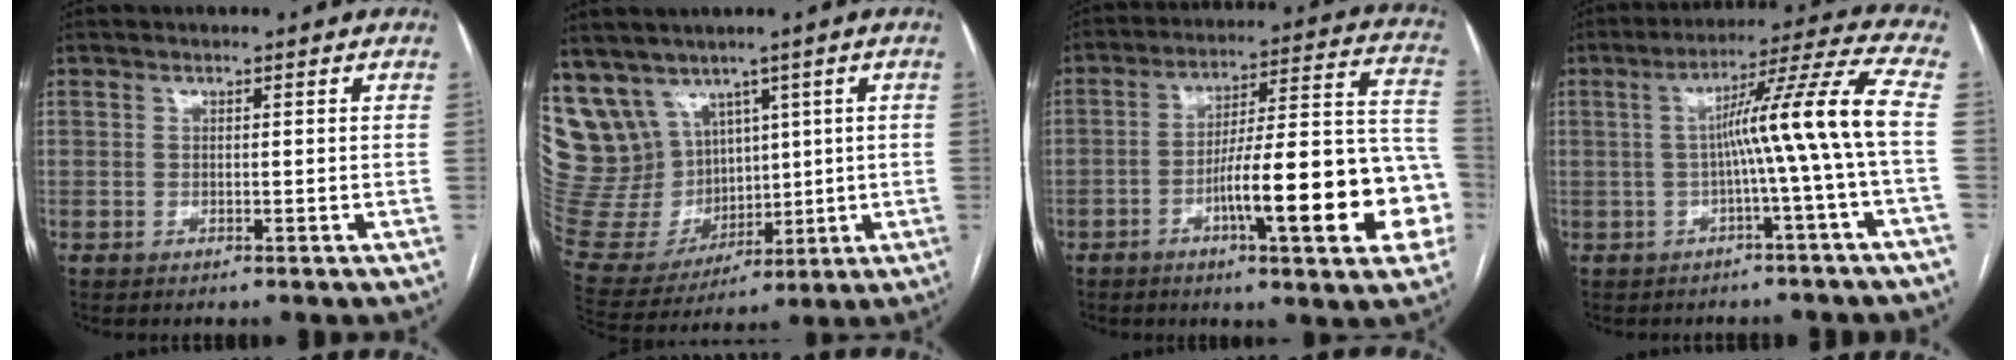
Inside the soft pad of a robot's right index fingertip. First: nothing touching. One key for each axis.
{"total": 17.3, "fx": 8.9, "fy": 13.9, "fz": 5.4, "tx": -0.149, "ty": 0.071, "tz": 0.212}
{"total": 20.5, "fx": -6.6, "fy": 2.8, "fz": 19.2, "tx": -0.214, "ty": 0.030, "tz": -0.086}
{"total": 10.8, "fx": -1.2, "fy": -2.5, "fz": 10.4, "tx": -0.155, "ty": 0.023, "tz": -0.013}